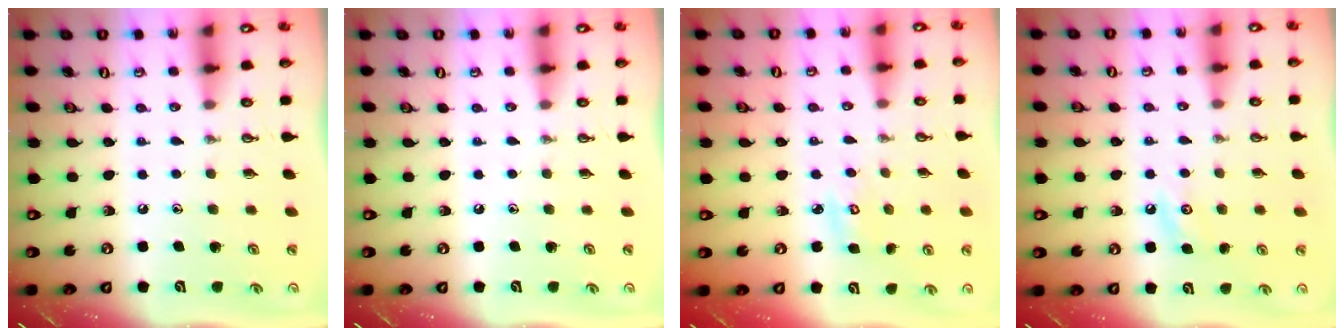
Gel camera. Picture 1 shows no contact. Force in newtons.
{"total": 0.0}
{"total": 3.1, "press": 3.1, "slide": 0.2}
{"total": 4.0, "press": 3.9, "slide": 0.4}